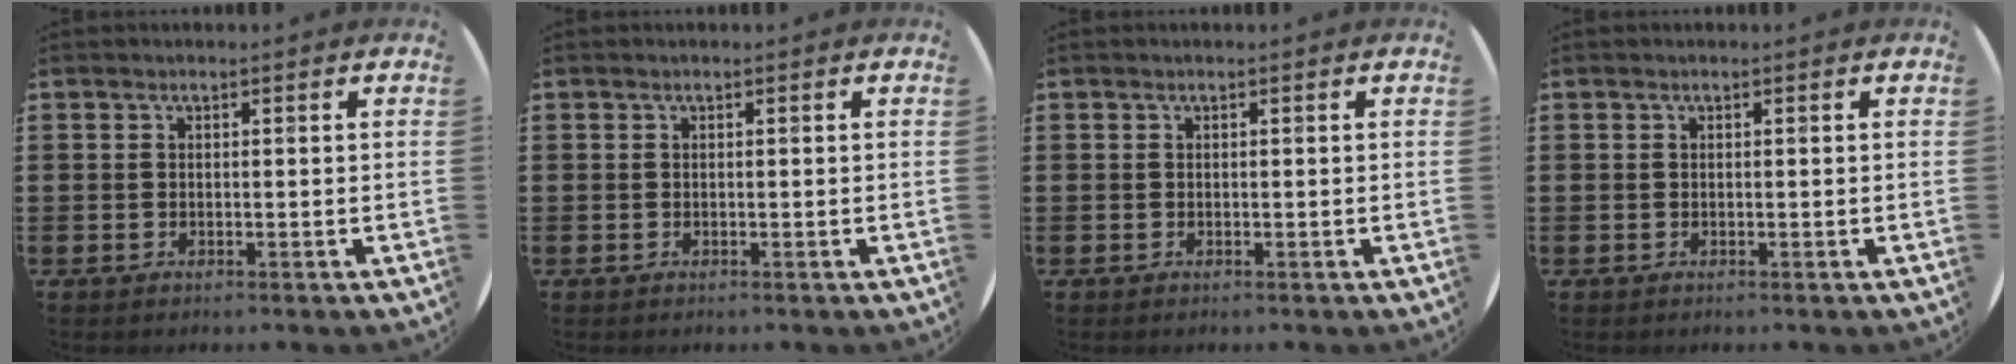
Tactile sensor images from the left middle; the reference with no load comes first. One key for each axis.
{"total": 0.0}
{"total": 0.0}
{"total": 0.0}